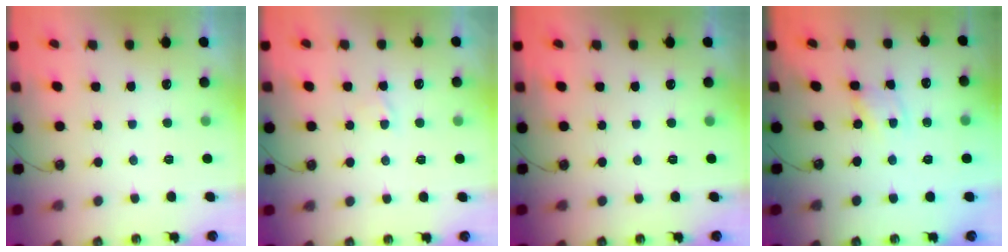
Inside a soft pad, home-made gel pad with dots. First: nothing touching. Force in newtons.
{"total": 0.9, "press": 0.9, "slide": 0.2}
{"total": 0.0}
{"total": 1.8, "press": 1.8, "slide": 0.1}